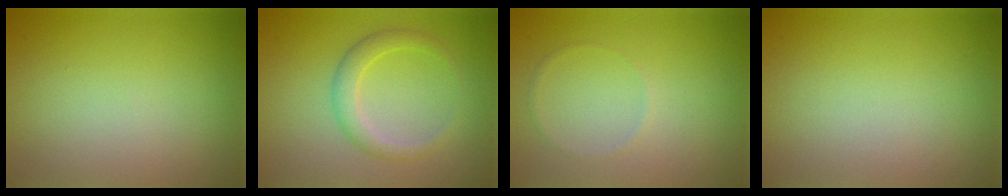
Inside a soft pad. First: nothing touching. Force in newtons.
{"total": 2.4, "press": 2.3, "slide": 0.2}
{"total": 0.5, "press": 0.5, "slide": 0.1}
{"total": 0.0}